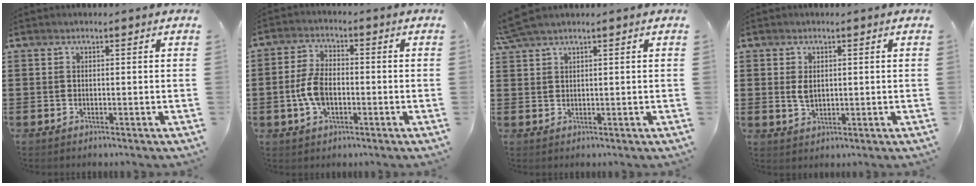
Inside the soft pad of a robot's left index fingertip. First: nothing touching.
{"total": 6.0, "force": [-1.2, 3.3, 4.9], "torque": [-0.120, -0.002, -0.030]}
{"total": 2.3, "force": [1.9, 0.1, 1.4], "torque": [-0.032, 0.001, 0.035]}
{"total": 2.6, "force": [0.4, 1.6, 2.0], "torque": [-0.052, 0.003, 0.005]}